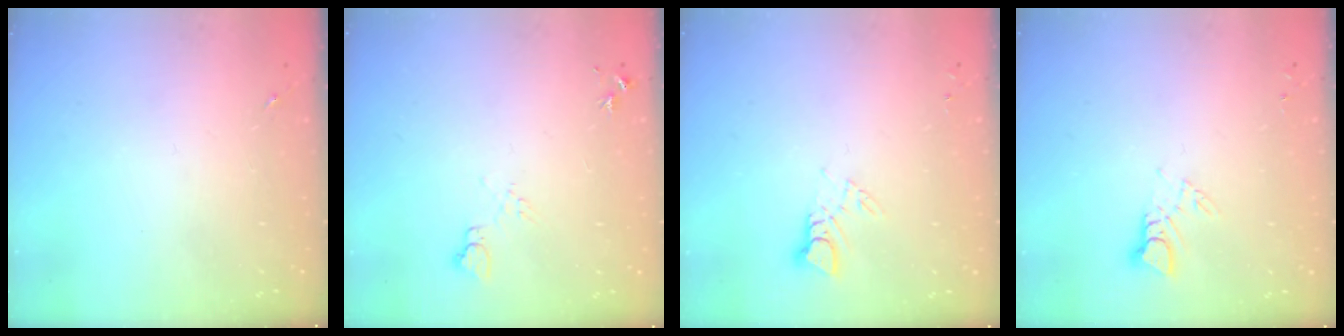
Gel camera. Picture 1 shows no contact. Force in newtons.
{"total": 6.6, "press": 6.6, "slide": 0.8}
{"total": 3.7, "press": 3.7, "slide": 0.4}
{"total": 3.7, "press": 3.7, "slide": 0.4}